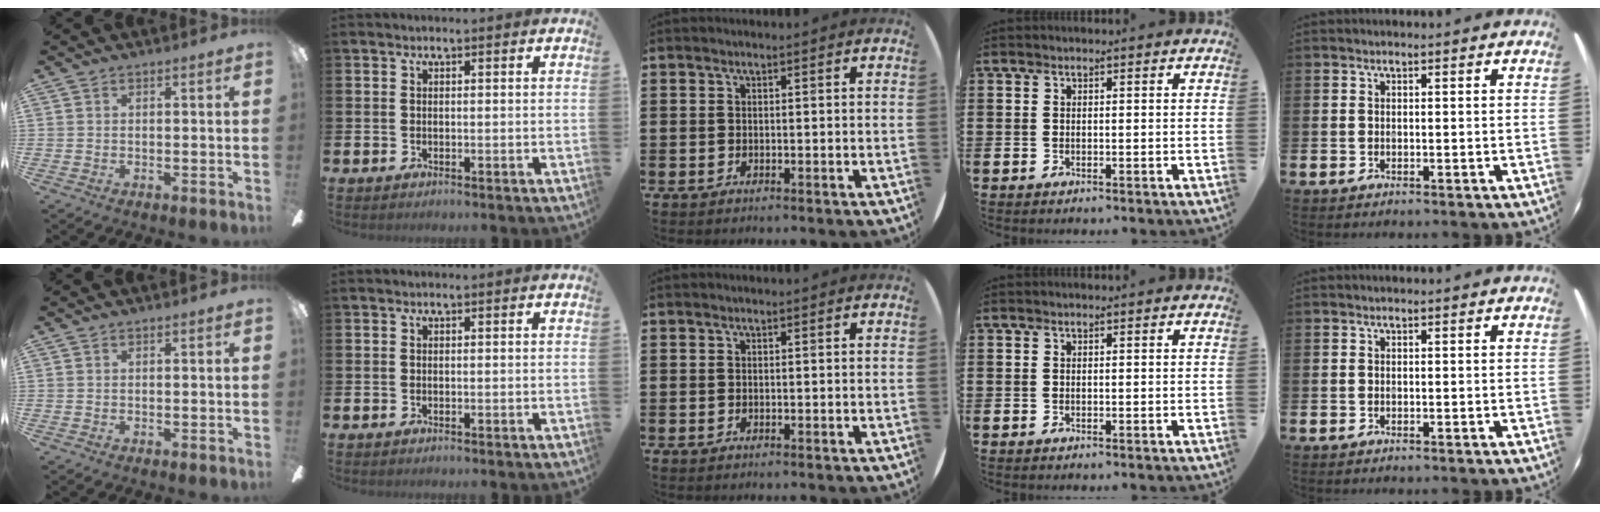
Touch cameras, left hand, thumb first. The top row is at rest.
{}